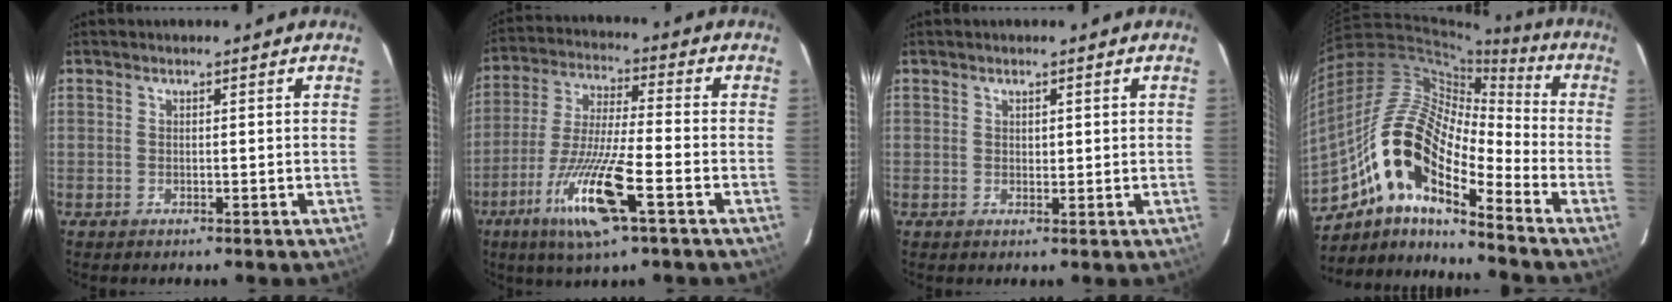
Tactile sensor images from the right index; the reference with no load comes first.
{"total": 13.8, "force": [-6.4, 0.6, 12.3], "torque": [-0.249, -0.026, -0.117]}
{"total": 0.9, "force": [0.4, 0.5, 0.6], "torque": [-0.011, -0.001, 0.008]}
{"total": 15.6, "force": [-9.0, 4.2, 12.0], "torque": [-0.233, 0.037, -0.157]}